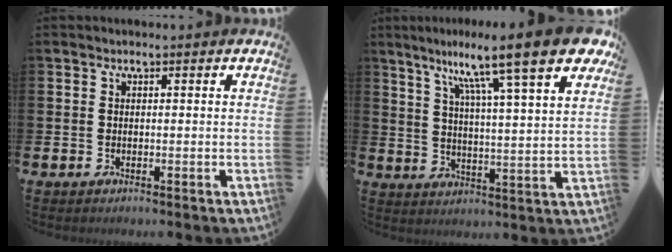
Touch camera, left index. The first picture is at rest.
{"total": 12.7, "force": [9.7, 1.1, 8.2], "torque": [-0.154, -0.065, 0.149]}